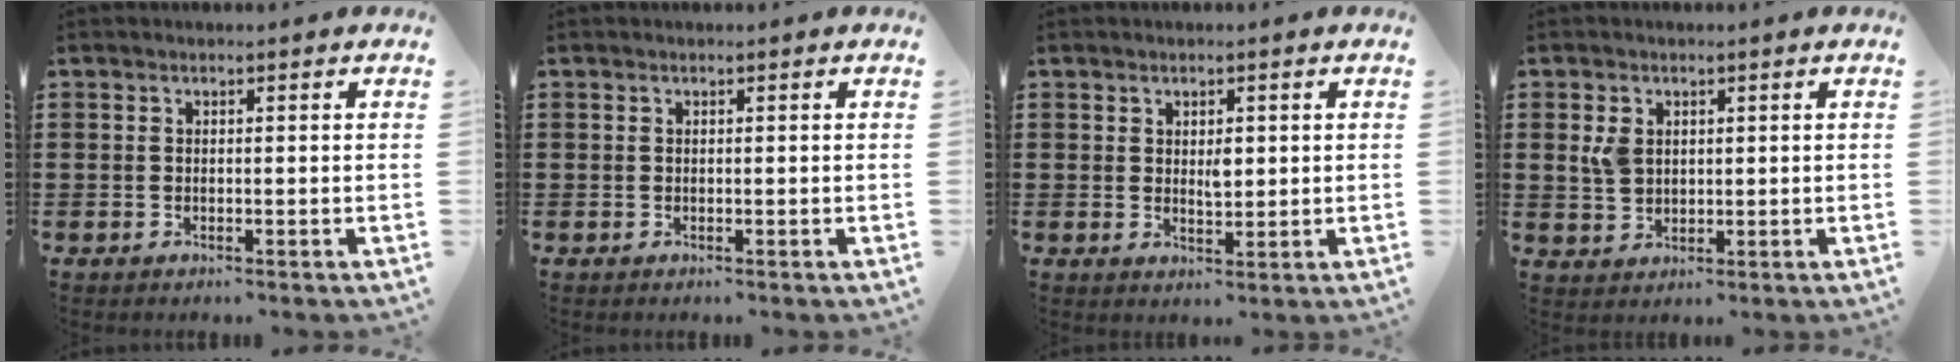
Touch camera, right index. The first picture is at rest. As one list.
[{"total": 0.0}, {"total": 2.4, "force": [0.7, 1.2, 2.0], "torque": [-0.025, -0.004, 0.008]}, {"total": 3.5, "force": [1.0, 2.6, 2.1], "torque": [-0.049, 0.010, 0.018]}]